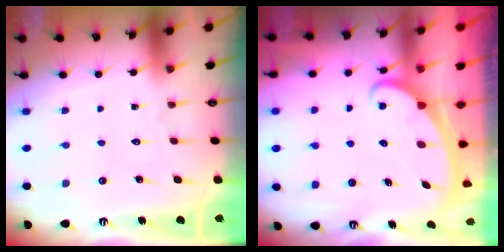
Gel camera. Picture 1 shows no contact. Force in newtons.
{"total": 2.3, "press": 2.3, "slide": 0.3}